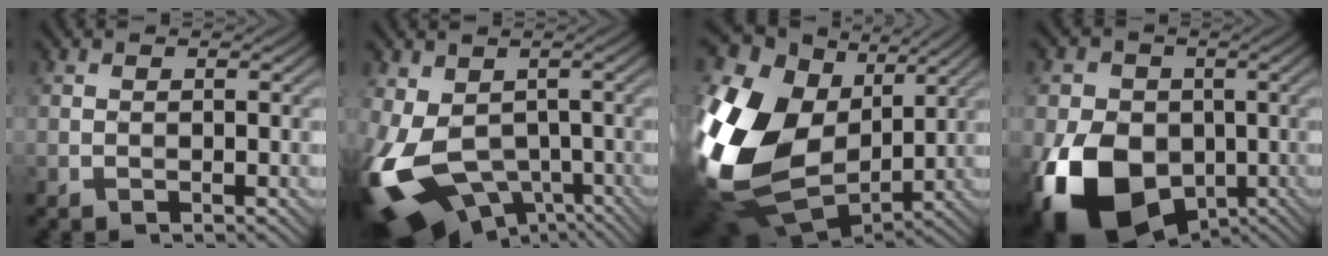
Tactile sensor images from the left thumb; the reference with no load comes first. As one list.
[{"total": 14.9, "force": [-3.5, 9.9, 10.6], "torque": [-0.271, -0.044, -0.041]}, {"total": 20.7, "force": [1.6, 15.5, 13.6], "torque": [-0.332, -0.010, 0.062]}, {"total": 16.8, "force": [-5.1, 12.6, 10.0], "torque": [-0.216, -0.030, -0.088]}]